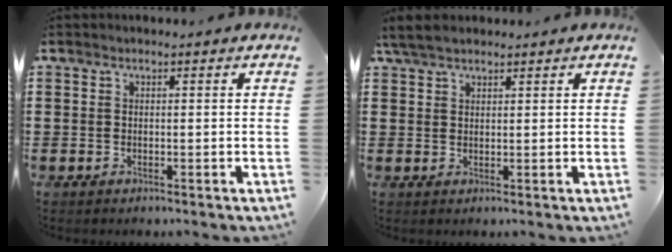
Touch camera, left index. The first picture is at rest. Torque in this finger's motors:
{"motor_torque": [1.02, -1.09, 0.09, 0.10]}